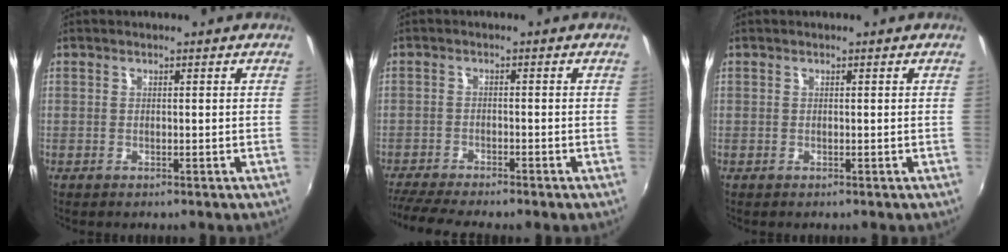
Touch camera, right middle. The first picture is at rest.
{"total": 8.5, "force": [-7.6, 0.6, 3.7], "torque": [-0.094, -0.027, -0.125]}
{"total": 0.0}